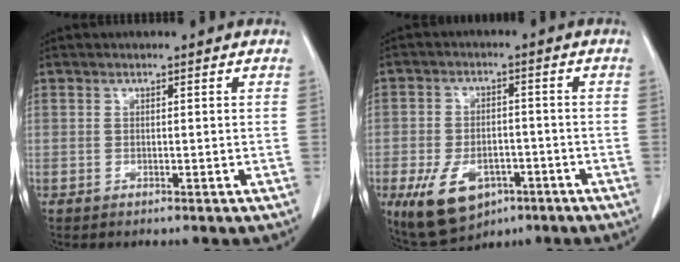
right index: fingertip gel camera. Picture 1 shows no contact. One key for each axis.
{"total": 10.2, "fx": -4.9, "fy": 6.4, "fz": 6.3, "tx": -0.117, "ty": -0.002, "tz": -0.068}